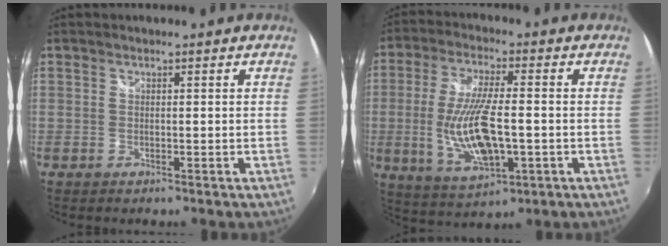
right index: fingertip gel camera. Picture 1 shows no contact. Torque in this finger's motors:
{"motor_torque": [0.80, -0.50, 0.56, 0.17]}